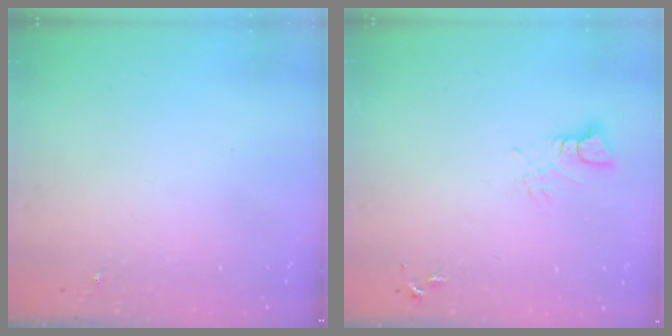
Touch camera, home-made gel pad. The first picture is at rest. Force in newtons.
{"total": 3.5, "press": 3.5, "slide": 0.2}